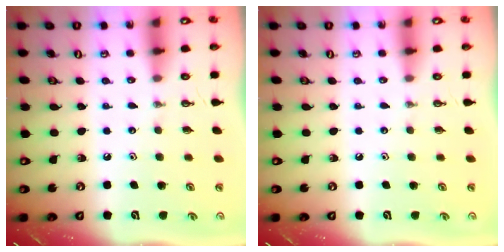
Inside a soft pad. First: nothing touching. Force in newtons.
{"total": 0.0}